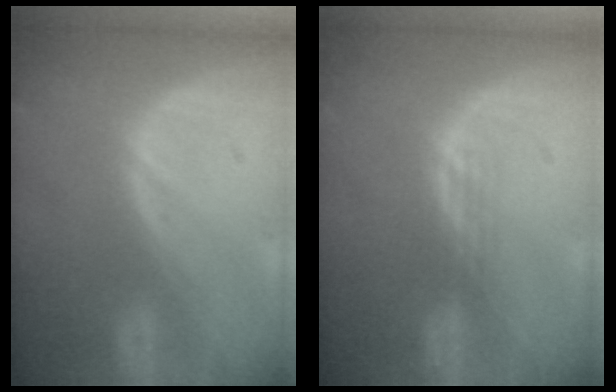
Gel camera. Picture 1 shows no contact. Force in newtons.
{"total": 1.8, "press": 1.3, "slide": 1.2}